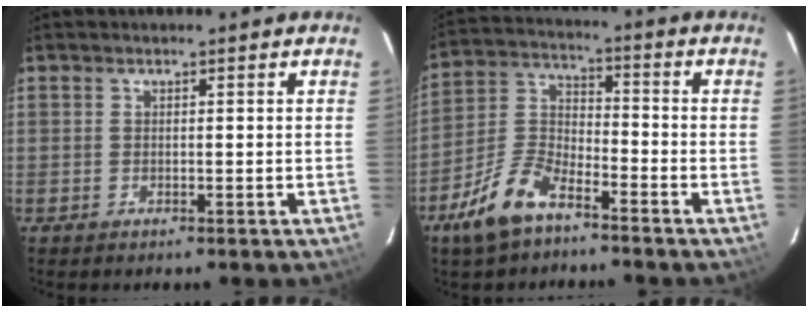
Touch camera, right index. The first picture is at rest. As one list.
[{"total": 11.2, "force": [-7.5, 4.6, 6.9], "torque": [-0.160, 0.008, -0.149]}]